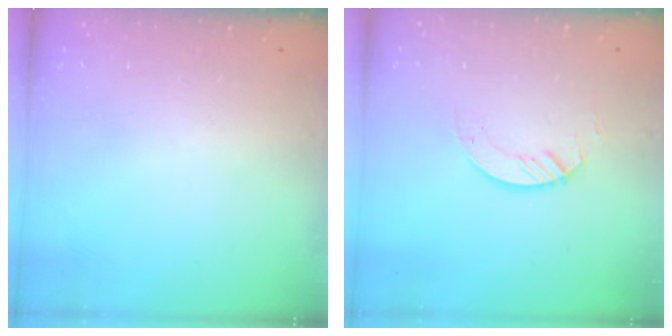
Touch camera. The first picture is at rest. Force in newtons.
{"total": 3.0, "press": 3.0, "slide": 0.2}